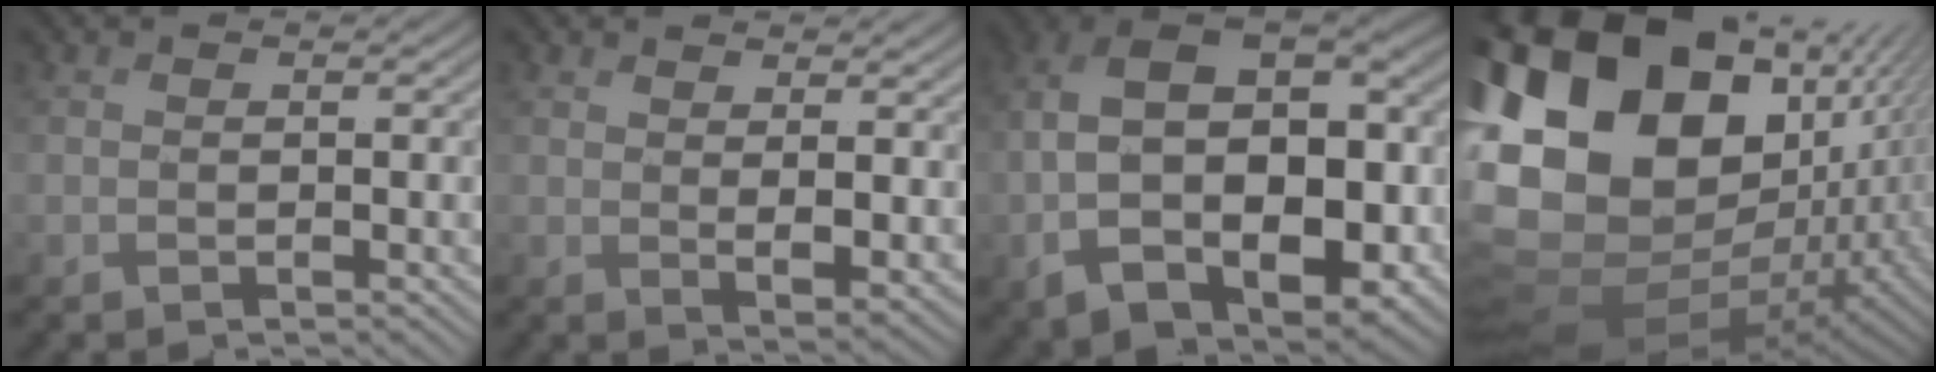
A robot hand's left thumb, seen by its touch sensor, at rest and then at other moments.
{"total": 4.6, "force": [2.4, 1.5, 3.6], "torque": [-0.063, -0.012, 0.050]}
{"total": 17.0, "force": [-3.0, 10.6, 12.9], "torque": [-0.249, -0.022, -0.025]}
{"total": 20.9, "force": [3.8, 15.4, 13.6], "torque": [-0.330, 0.044, 0.074]}